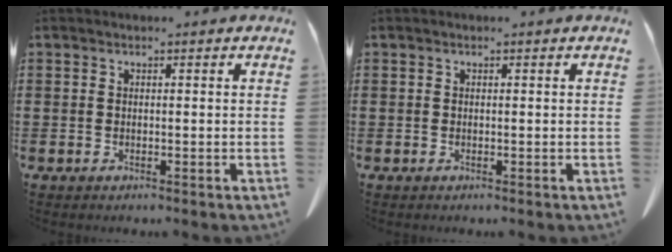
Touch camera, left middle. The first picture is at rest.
{"total": 0.0}